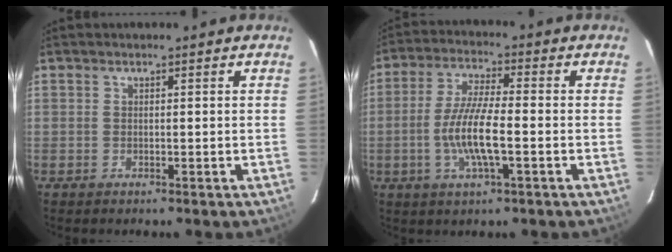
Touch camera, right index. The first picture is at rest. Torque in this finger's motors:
{"motor_torque": [1.24, -0.61, 0.80, 0.18]}